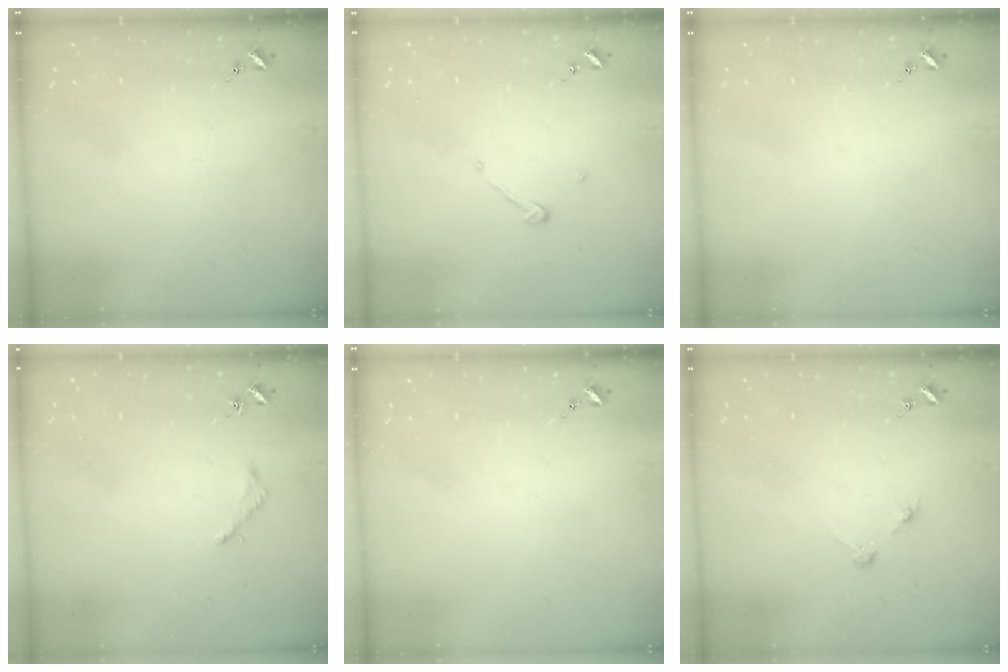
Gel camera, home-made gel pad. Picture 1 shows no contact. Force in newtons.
{"total": 3.9, "press": 3.9, "slide": 0.3}
{"total": 0.0}
{"total": 1.6, "press": 1.6, "slide": 0.2}
{"total": 0.0}
{"total": 3.2, "press": 3.1, "slide": 0.4}